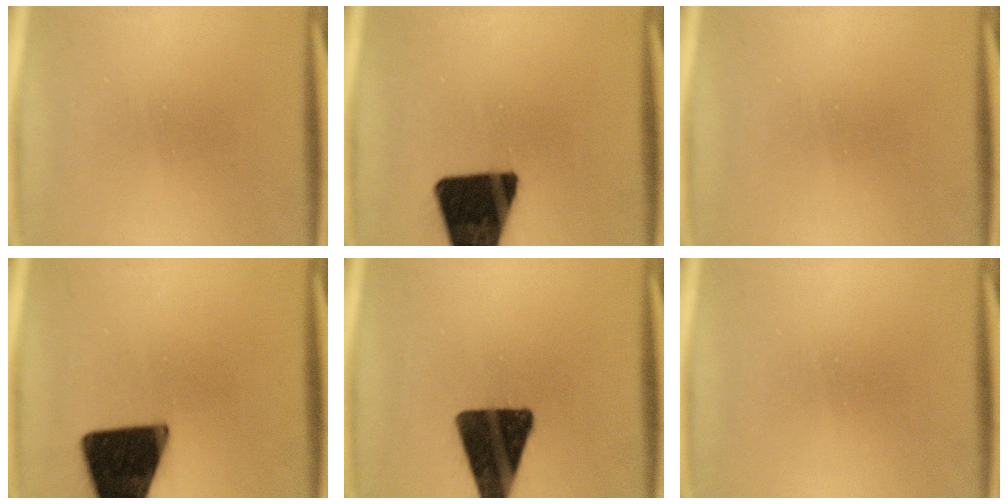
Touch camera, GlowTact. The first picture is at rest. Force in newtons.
{"total": 19.9}
{"total": 0.0}
{"total": 19.6}
{"total": 17.1}
{"total": 0.0}